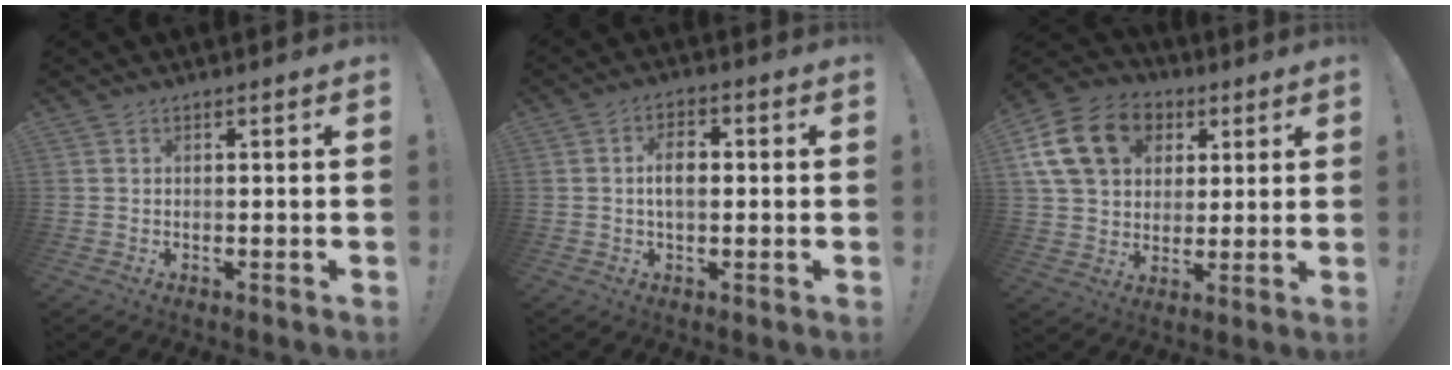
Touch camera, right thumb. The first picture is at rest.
{"total": 6.3, "force": [0.2, 3.5, 5.2], "torque": [-0.083, 0.005, -0.001]}
{"total": 19.7, "force": [6.7, 15.1, 10.7], "torque": [-0.174, -0.015, 0.134]}